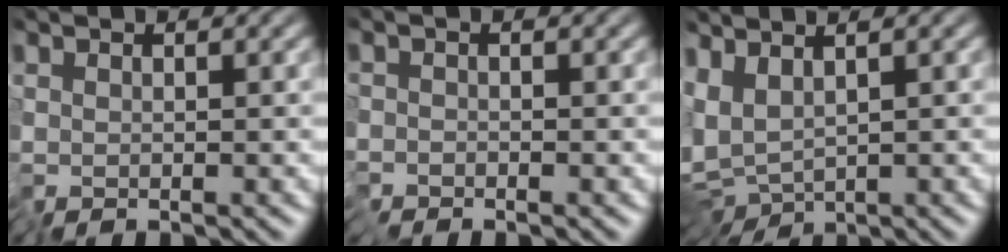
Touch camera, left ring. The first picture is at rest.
{"total": 0.9, "force": [-0.8, 0.2, 0.2], "torque": [-0.003, -0.004, -0.020]}
{"total": 6.6, "force": [-0.1, 3.6, 5.6], "torque": [-0.127, -0.013, 0.019]}